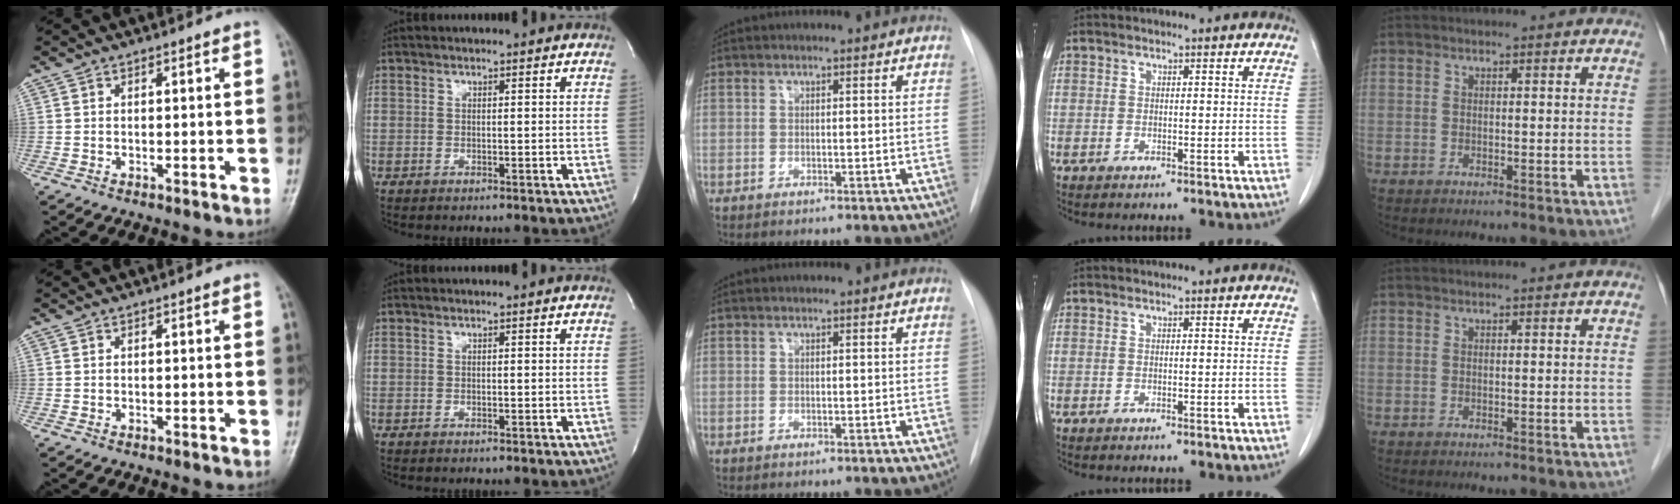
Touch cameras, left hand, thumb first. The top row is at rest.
{}